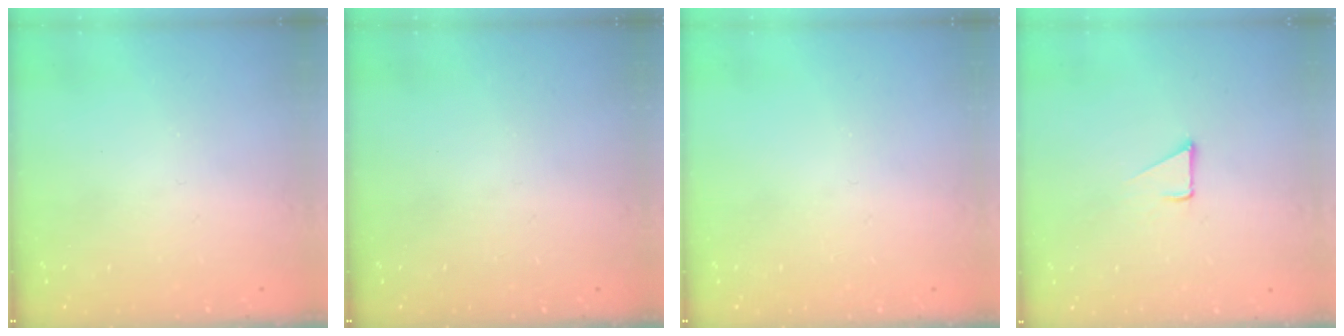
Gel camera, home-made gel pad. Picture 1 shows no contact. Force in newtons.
{"total": 0.0}
{"total": 0.0}
{"total": 3.6, "press": 3.6, "slide": 0.3}